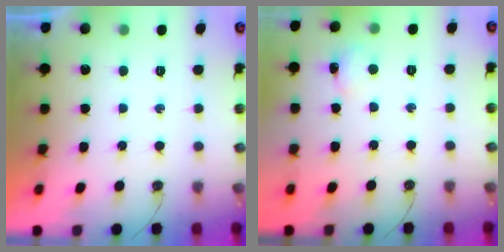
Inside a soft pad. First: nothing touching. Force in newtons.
{"total": 2.5, "press": 2.4, "slide": 0.5}